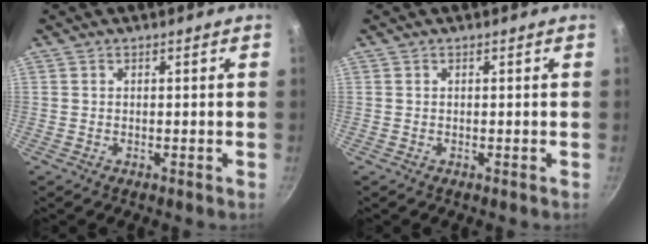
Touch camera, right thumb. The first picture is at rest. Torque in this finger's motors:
{"motor_torque": [-0.01, 0.01, -0.02, 0.00, 0.01]}